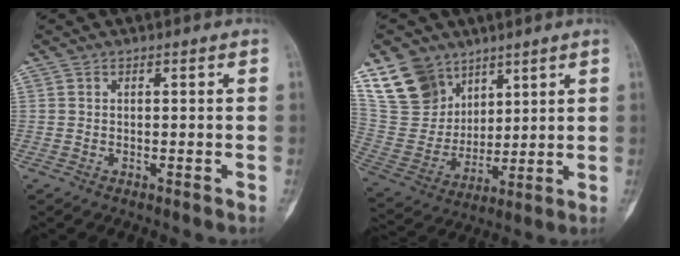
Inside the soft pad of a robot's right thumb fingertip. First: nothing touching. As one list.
[{"total": 14.3, "force": [9.2, 10.0, 4.5], "torque": [-0.060, -0.043, 0.199]}]